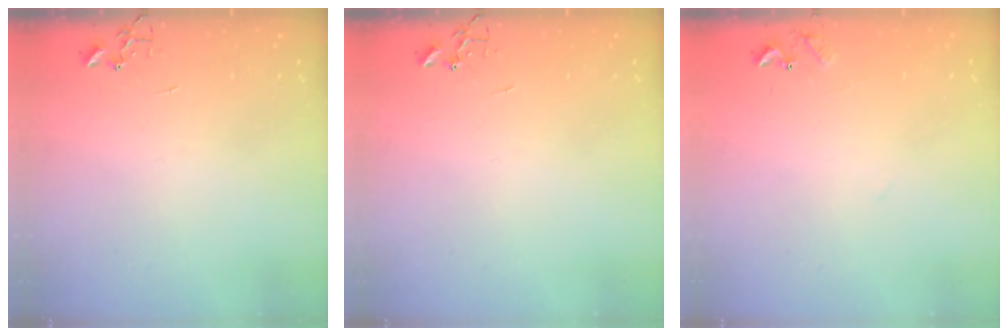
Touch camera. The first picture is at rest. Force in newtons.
{"total": 0.0}
{"total": 7.8, "press": 7.8, "slide": 0.5}